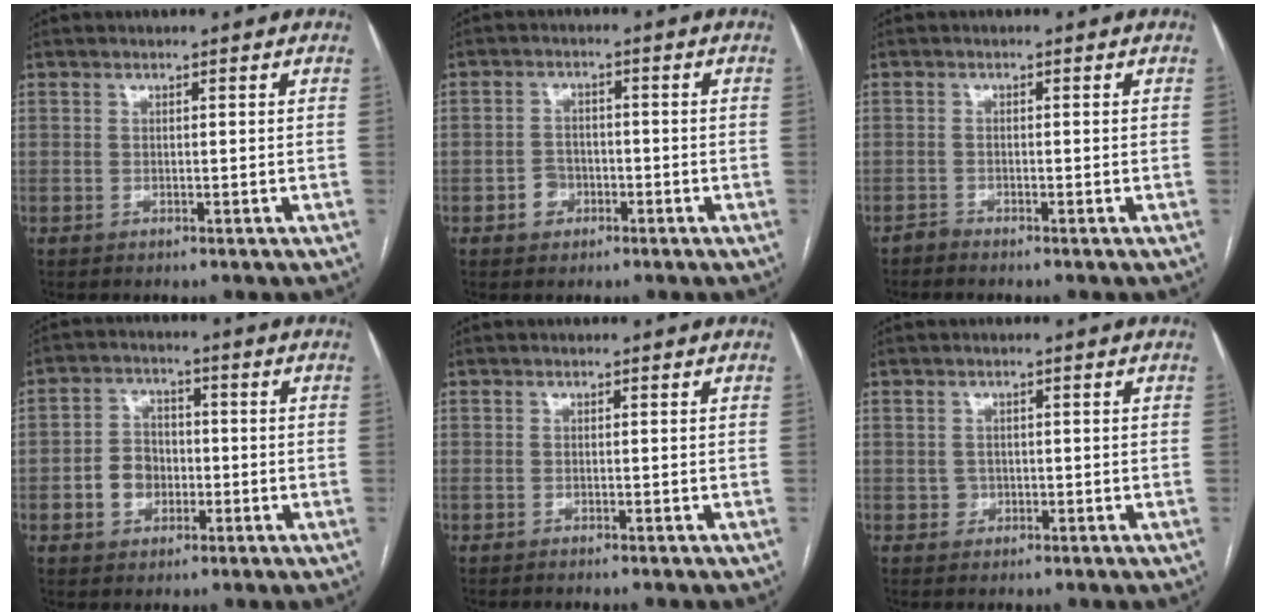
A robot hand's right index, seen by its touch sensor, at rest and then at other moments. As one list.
[{"total": 3.2, "force": [-1.4, 2.6, 1.2], "torque": [-0.014, 0.009, -0.022]}, {"total": 1.0, "force": [-1.0, -0.2, -0.2], "torque": [0.006, -0.003, -0.019]}, {"total": 5.6, "force": [-1.4, 4.6, 3.0], "torque": [-0.060, 0.018, -0.021]}, {"total": 2.2, "force": [-2.0, -0.2, 1.0], "torque": [-0.010, -0.001, -0.026]}, {"total": 1.3, "force": [-0.2, 1.3, 0.2], "torque": [0.002, 0.005, -0.003]}]